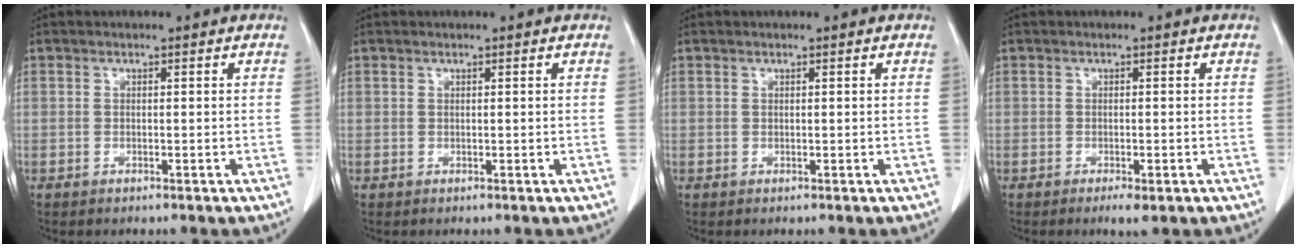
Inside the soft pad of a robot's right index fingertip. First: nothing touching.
{"total": 0.0}
{"total": 0.0}
{"total": 2.3, "force": [-1.3, 0.5, 1.8], "torque": [-0.023, -0.003, -0.016]}